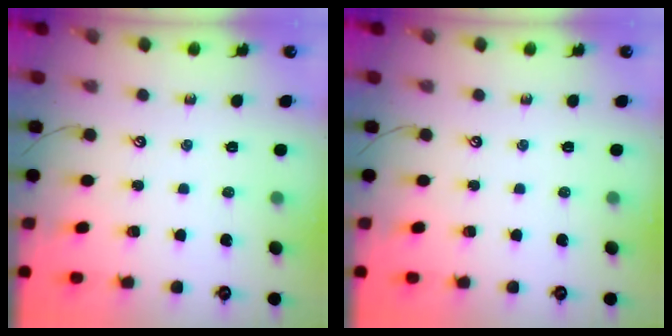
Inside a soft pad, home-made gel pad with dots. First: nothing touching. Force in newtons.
{"total": 0.0}